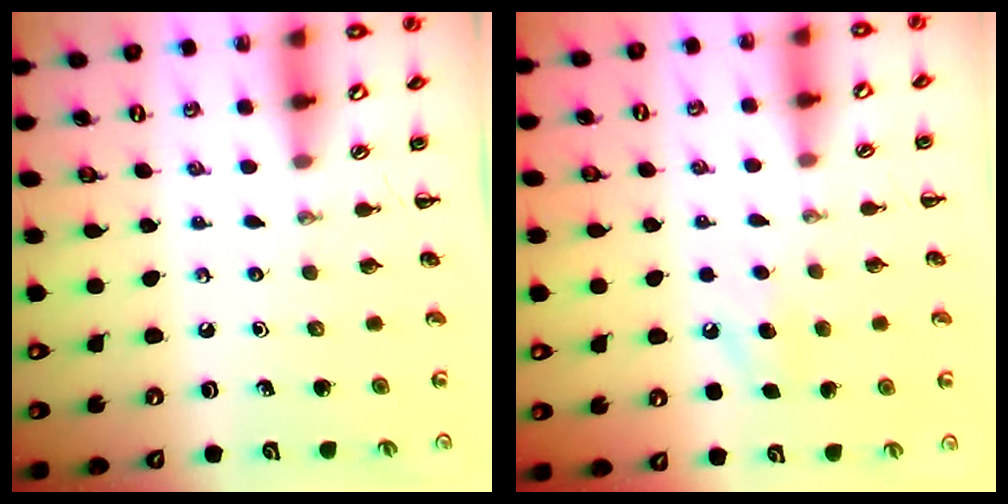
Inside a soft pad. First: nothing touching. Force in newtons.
{"total": 5.6, "press": 5.4, "slide": 1.5}